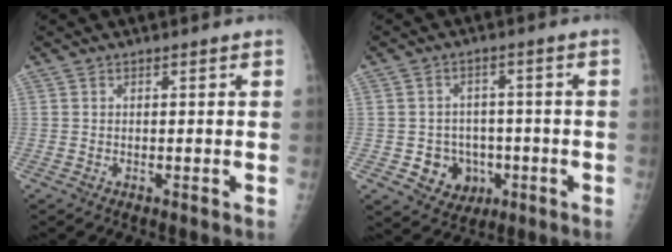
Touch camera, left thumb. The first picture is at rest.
{"total": 7.7, "force": [-2.2, 6.8, 3.0], "torque": [-0.014, 0.016, -0.023]}